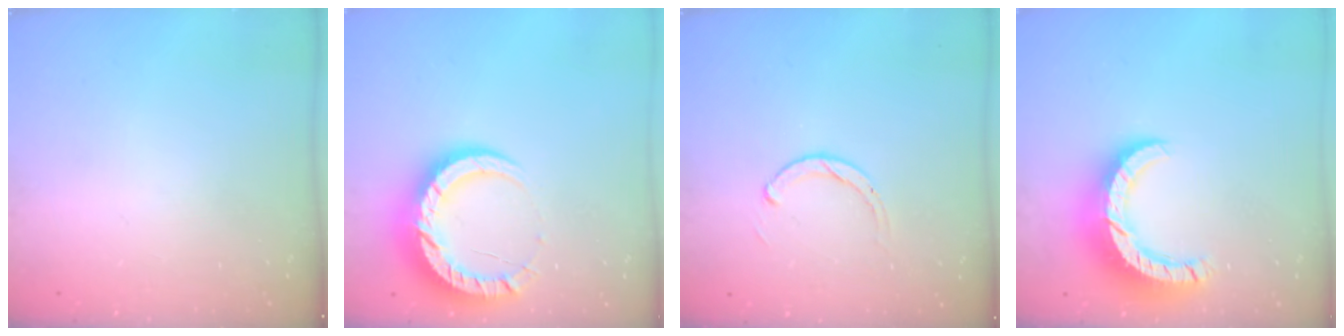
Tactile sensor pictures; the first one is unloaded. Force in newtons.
{"total": 13.4, "press": 13.4, "slide": 1.1}
{"total": 2.5, "press": 2.5, "slide": 0.3}
{"total": 12.0, "press": 12.0, "slide": 1.2}